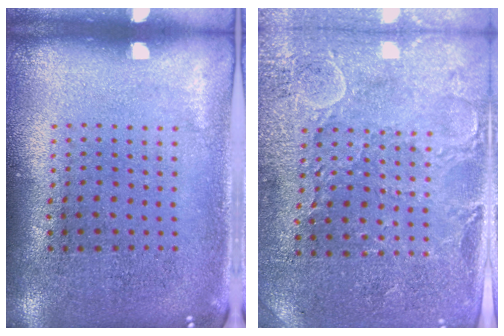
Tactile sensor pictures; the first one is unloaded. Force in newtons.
{"total": 2.9, "press": 2.9, "slide": 0.4}